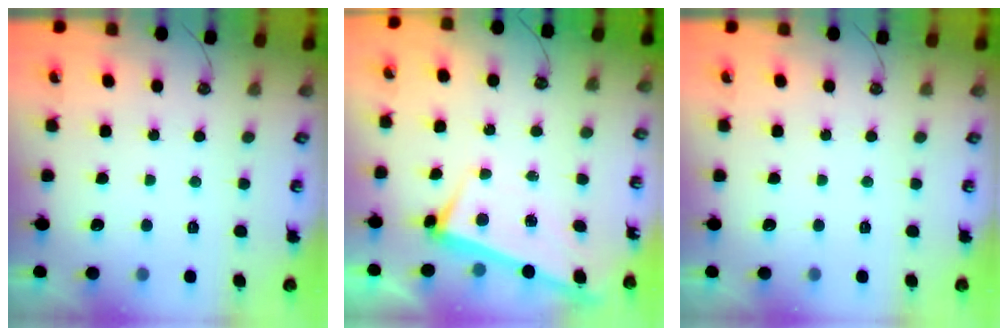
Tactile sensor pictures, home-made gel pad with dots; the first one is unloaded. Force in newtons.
{"total": 2.8, "press": 2.7, "slide": 0.7}
{"total": 0.0}